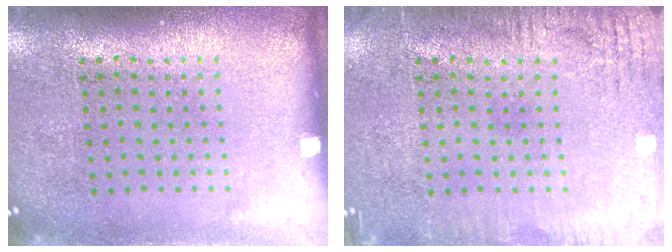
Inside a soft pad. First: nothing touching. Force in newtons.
{"total": 2.7, "press": 2.7, "slide": 0.2}